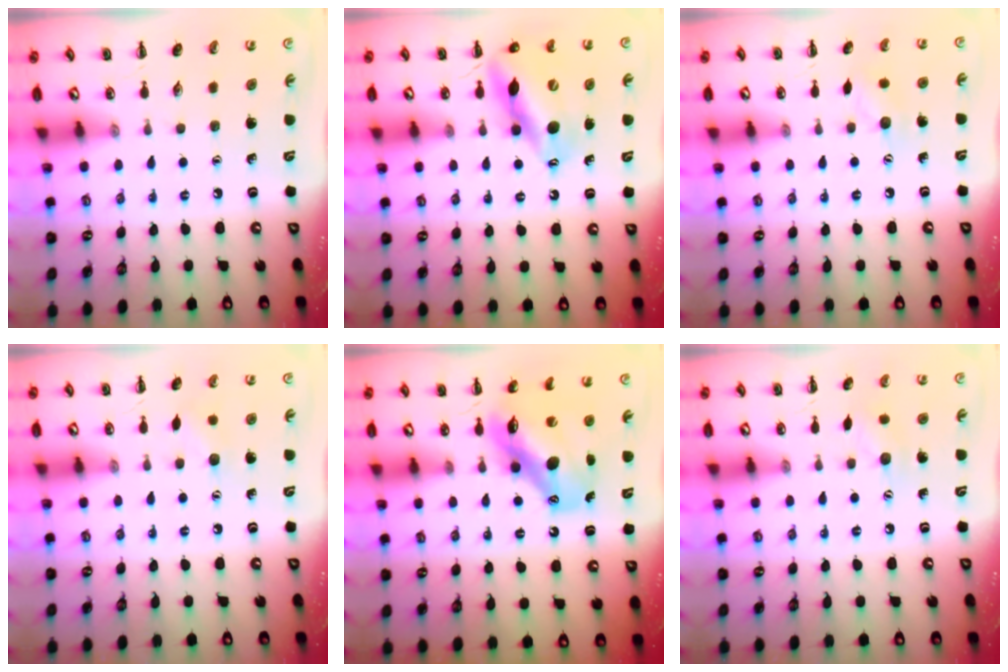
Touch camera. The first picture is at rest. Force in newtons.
{"total": 13.6, "press": 12.9, "slide": 4.1}
{"total": 6.5, "press": 6.4, "slide": 1.4}
{"total": 5.1, "press": 5.0, "slide": 1.1}
{"total": 12.2, "press": 11.6, "slide": 3.5}
{"total": 6.9, "press": 6.7, "slide": 1.3}